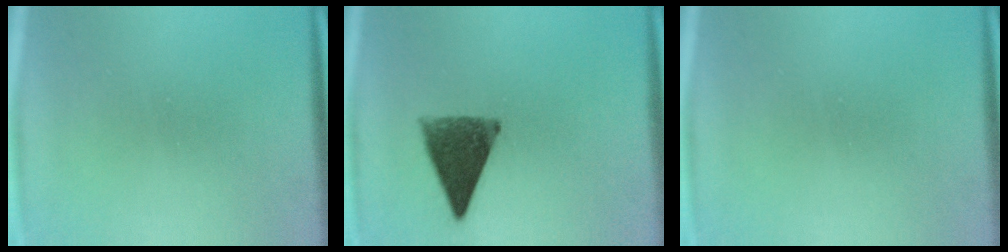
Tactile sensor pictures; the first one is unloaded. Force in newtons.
{"total": 9.9}
{"total": 0.0}